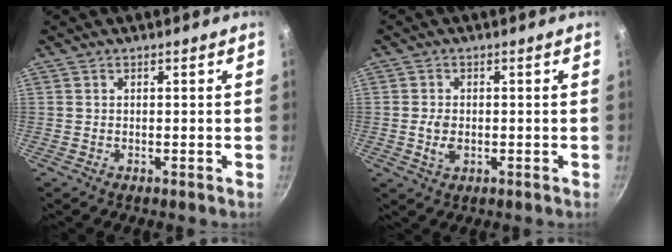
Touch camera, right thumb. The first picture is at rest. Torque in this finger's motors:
{"motor_torque": [0.78, 0.49, 0.64, -0.30, 0.00]}